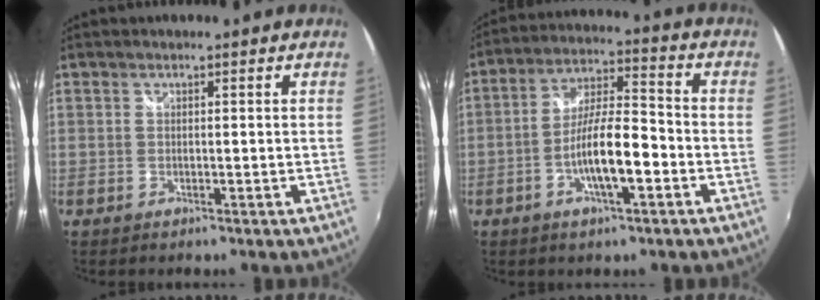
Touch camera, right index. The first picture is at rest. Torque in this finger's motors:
{"motor_torque": [1.21, -0.93, 0.81, 0.18]}